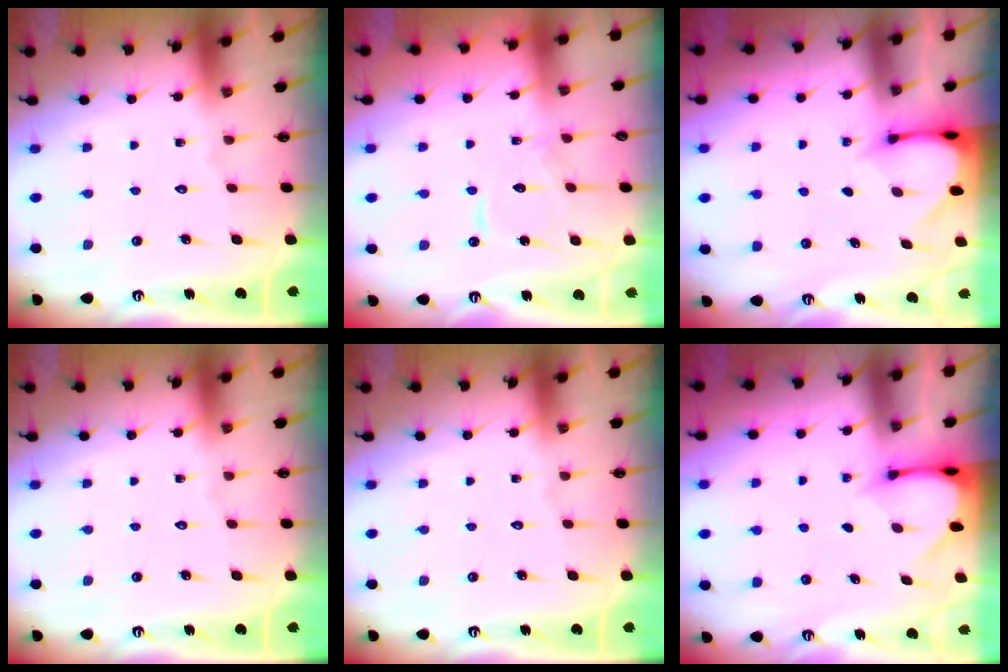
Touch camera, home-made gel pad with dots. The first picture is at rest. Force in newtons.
{"total": 8.9, "press": 8.9, "slide": 0.5}
{"total": 3.0, "press": 3.0, "slide": 0.3}
{"total": 0.0}
{"total": 0.0}
{"total": 3.0, "press": 3.0, "slide": 0.3}